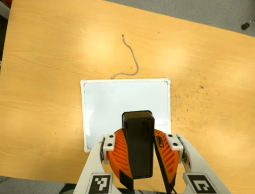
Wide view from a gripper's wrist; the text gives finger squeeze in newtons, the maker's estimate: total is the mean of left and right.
{"total": 11.2, "left": 10.9, "right": 11.5}